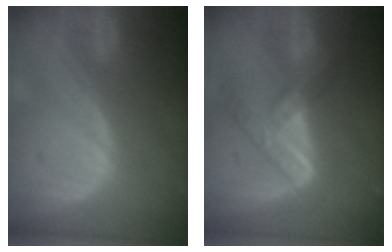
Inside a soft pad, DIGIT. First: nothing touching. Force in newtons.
{"total": 7.2, "press": 6.2, "slide": 3.8}